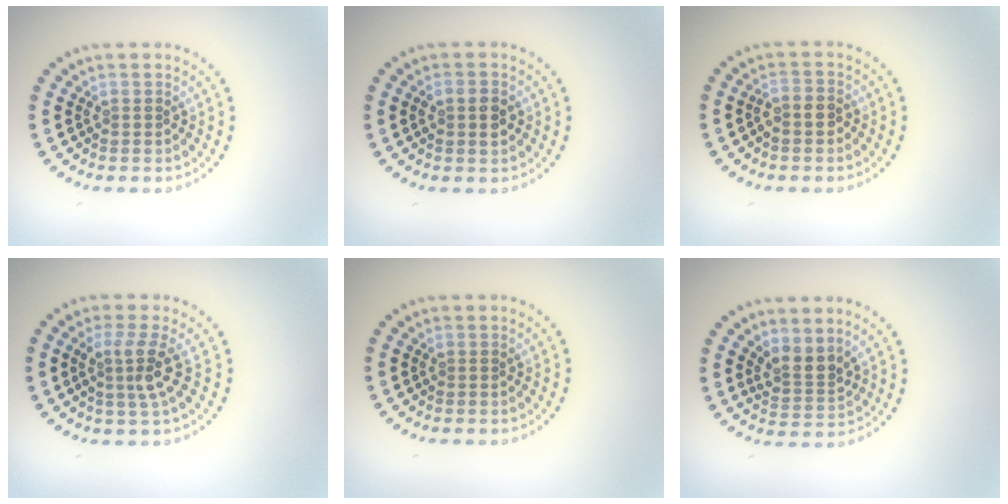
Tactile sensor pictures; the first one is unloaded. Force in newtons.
{"total": 2.0, "press": 2.0, "slide": 0.2}
{"total": 1.5, "press": 1.3, "slide": 0.8}
{"total": 2.8, "press": 2.0, "slide": 1.9}
{"total": 0.0}
{"total": 2.6, "press": 1.9, "slide": 1.9}